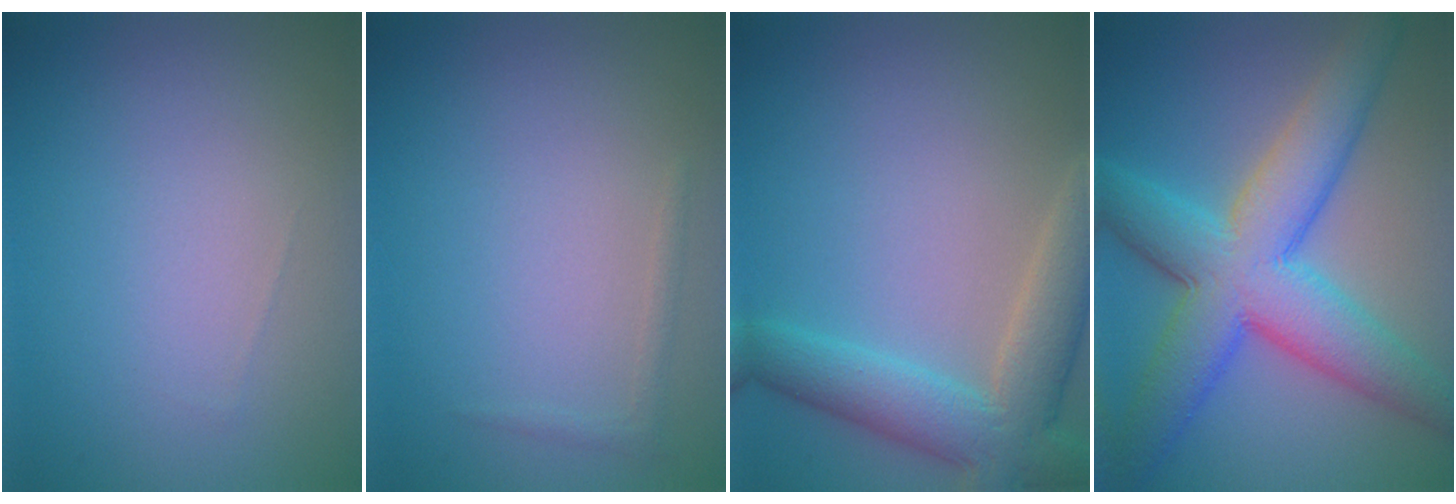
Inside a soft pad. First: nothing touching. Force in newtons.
{"total": 0.8, "press": 0.8, "slide": 0.1}
{"total": 6.6, "press": 6.5, "slide": 0.5}
{"total": 9.9, "press": 9.9, "slide": 0.2}